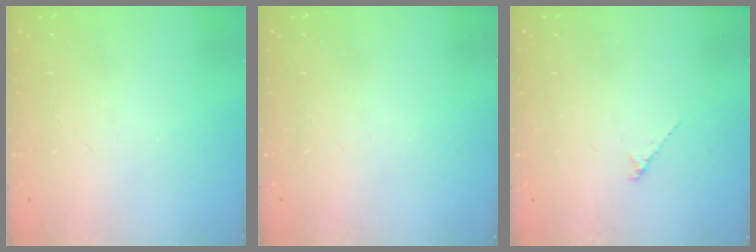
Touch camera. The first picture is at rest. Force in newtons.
{"total": 0.0}
{"total": 1.2, "press": 1.1, "slide": 0.4}